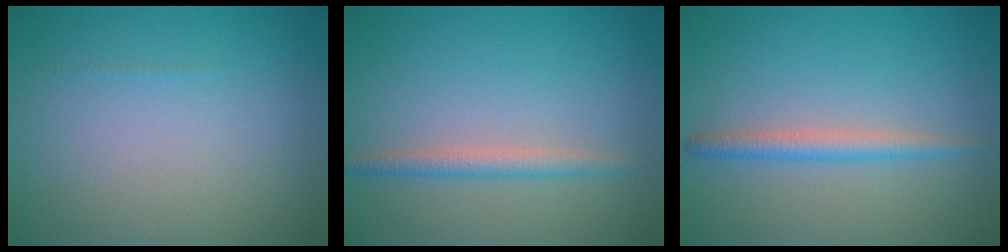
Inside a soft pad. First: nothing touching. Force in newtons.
{"total": 1.8, "press": 1.8, "slide": 0.1}
{"total": 2.2, "press": 2.2, "slide": 0.1}